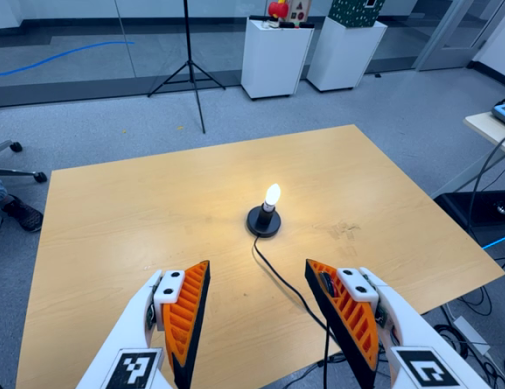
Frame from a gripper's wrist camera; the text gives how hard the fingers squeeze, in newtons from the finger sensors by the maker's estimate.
{"total": 0.0}